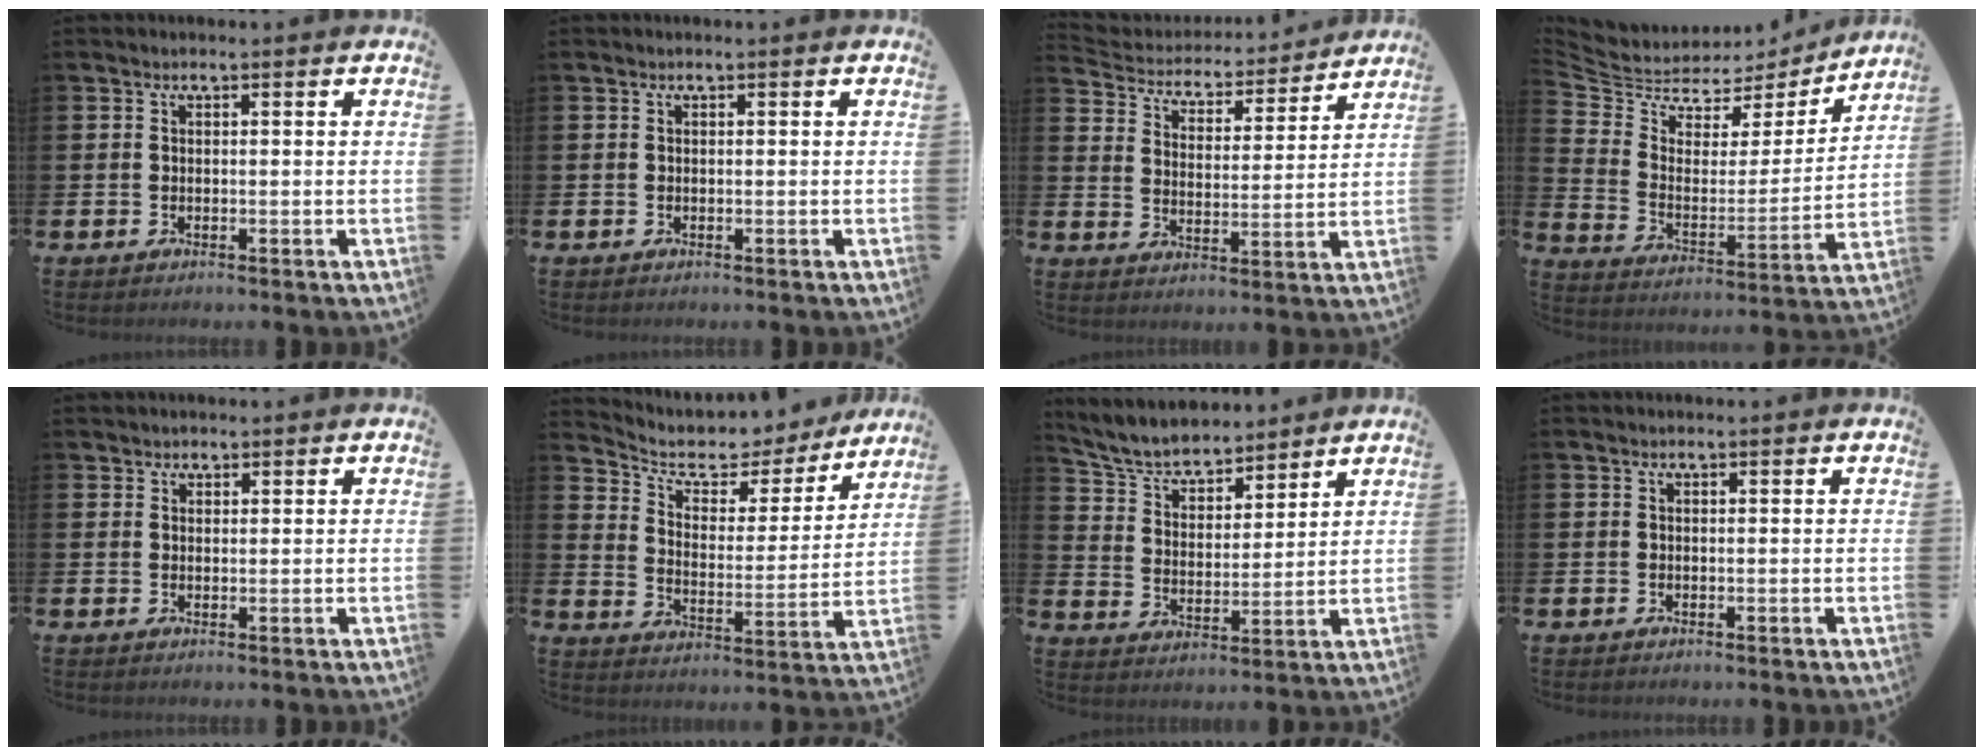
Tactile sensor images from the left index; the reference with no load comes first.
{"total": 0.0}
{"total": 4.6, "force": [4.4, 1.3, 0.1], "torque": [-0.038, -0.041, 0.071]}
{"total": 6.5, "force": [5.6, 3.1, 1.1], "torque": [-0.064, -0.044, 0.094]}
{"total": 1.4, "force": [1.2, 0.7, -0.2], "torque": [0.010, 0.002, 0.021]}
{"total": 5.7, "force": [4.9, 2.6, 1.0], "torque": [-0.050, -0.042, 0.078]}
{"total": 6.1, "force": [5.8, 1.6, 1.1], "torque": [-0.055, -0.037, 0.101]}
{"total": 0.0}